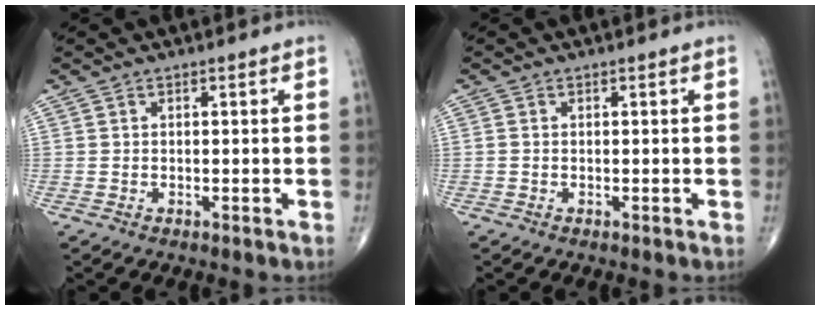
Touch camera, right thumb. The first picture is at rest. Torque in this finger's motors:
{"motor_torque": [-0.32, 0.10, 0.11, -0.10, 0.05]}